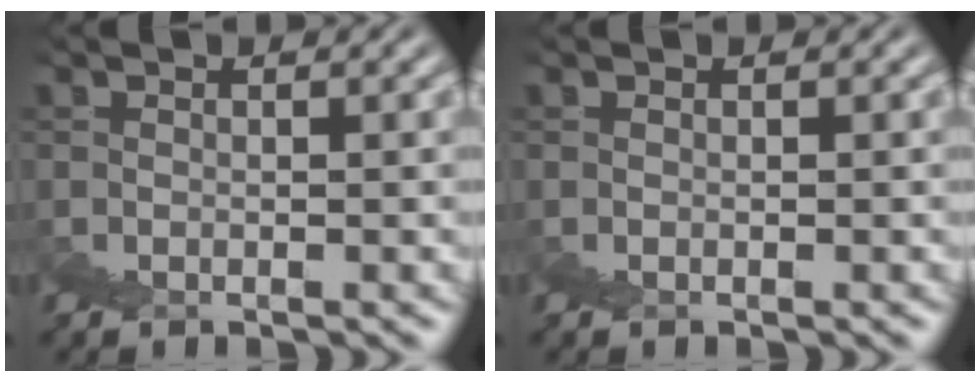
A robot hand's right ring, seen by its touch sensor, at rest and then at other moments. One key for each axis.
{"total": 0.0}